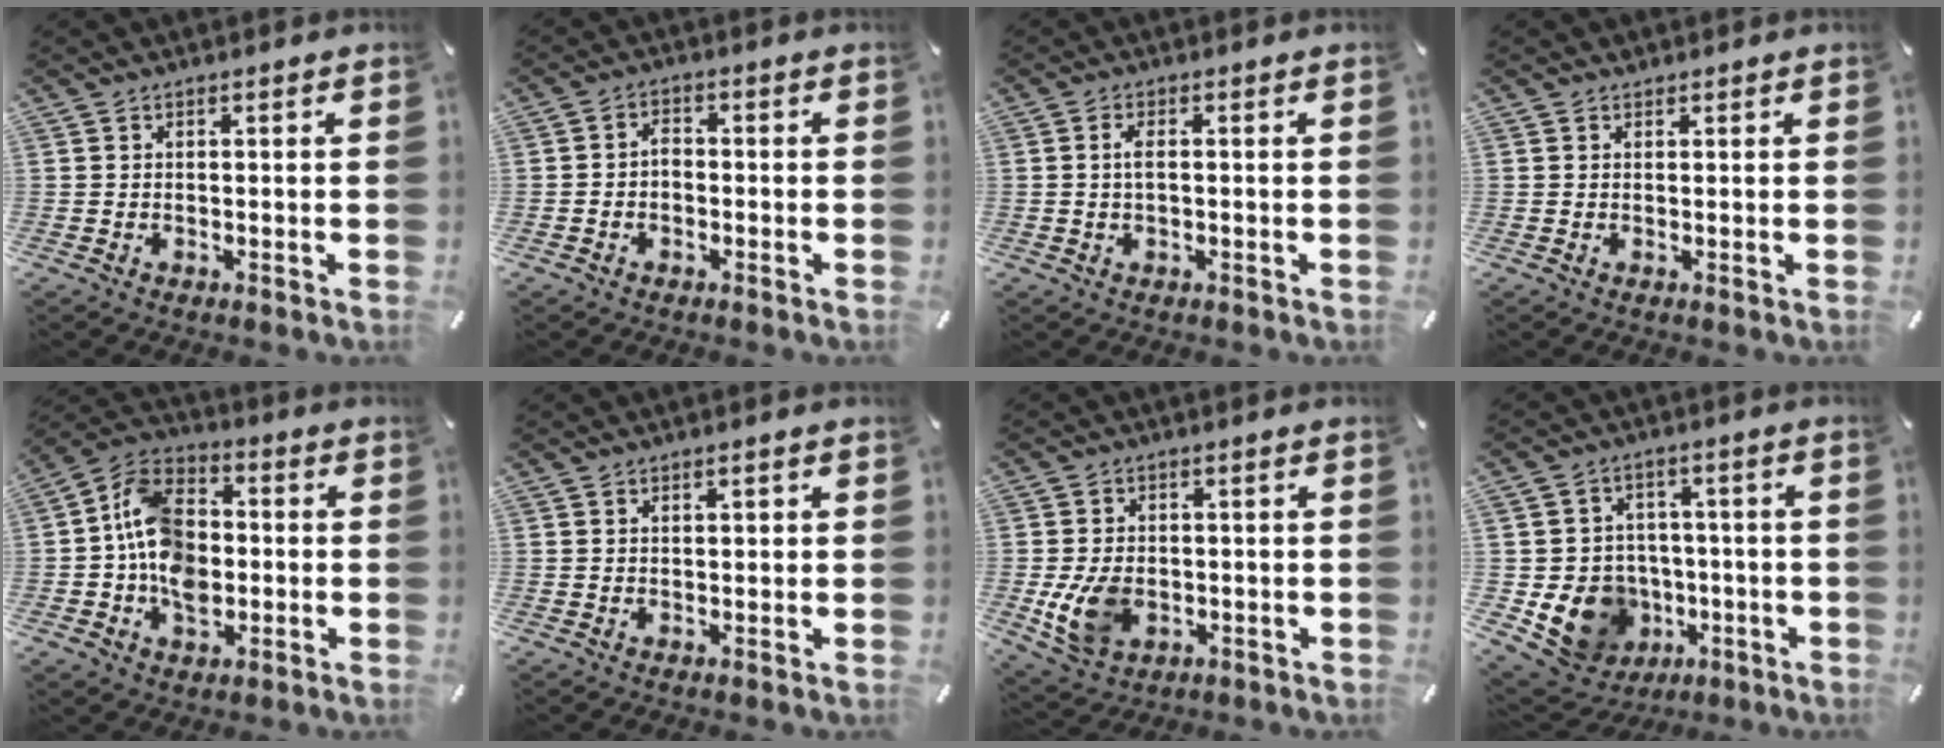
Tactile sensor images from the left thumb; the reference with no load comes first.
{"total": 2.4, "force": [-0.8, 1.6, 1.6], "torque": [-0.032, 0.006, -0.017]}
{"total": 2.7, "force": [0.1, 0.9, 2.6], "torque": [-0.049, 0.001, 0.000]}
{"total": 0.7, "force": [0.5, 0.5, 0.1], "torque": [0.000, 0.000, 0.010]}
{"total": 13.6, "force": [-2.6, 10.1, 8.8], "torque": [-0.185, 0.019, -0.047]}
{"total": 1.5, "force": [0.6, 0.7, 1.2], "torque": [-0.025, 0.004, 0.008]}
{"total": 9.3, "force": [-1.5, 6.9, 6.0], "torque": [-0.129, -0.003, -0.027]}
{"total": 13.0, "force": [-3.6, 11.4, 5.2], "torque": [-0.097, 0.017, -0.051]}